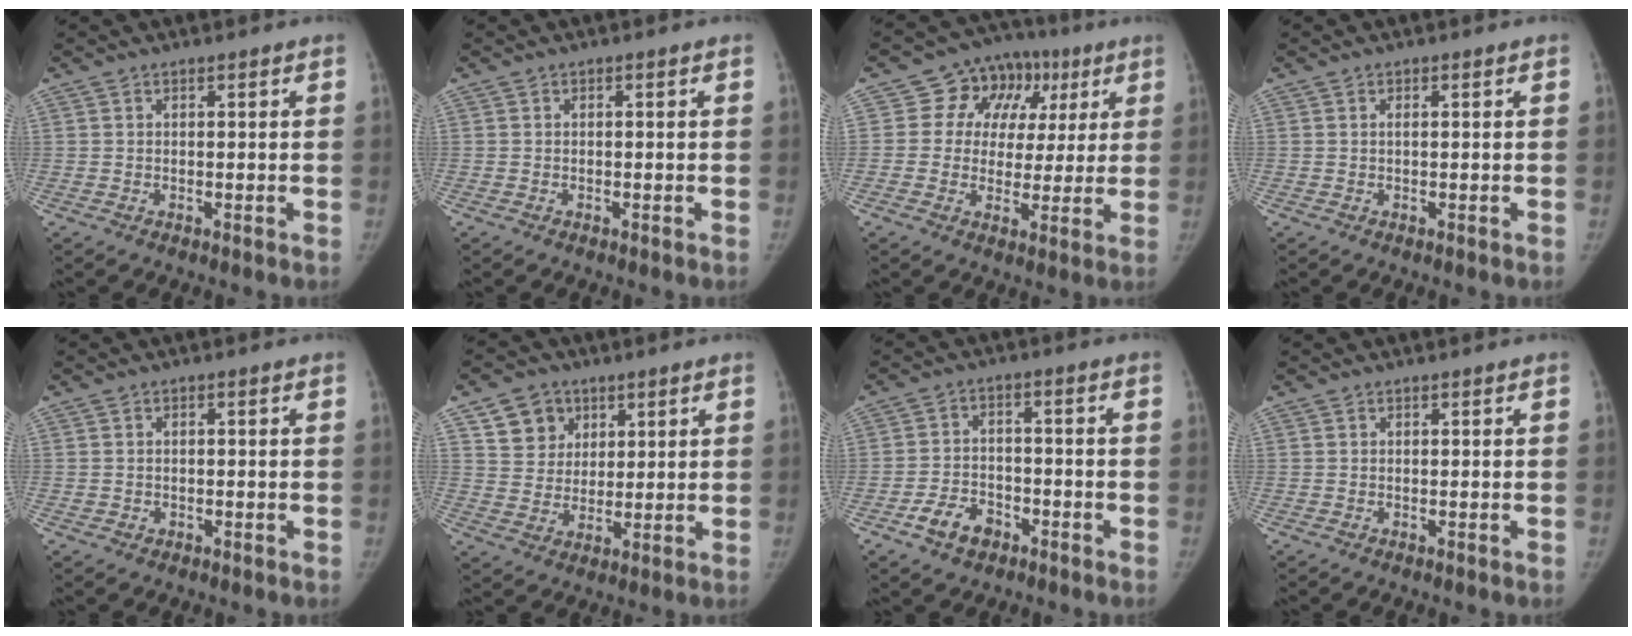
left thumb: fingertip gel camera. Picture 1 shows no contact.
{"total": 0.0}
{"total": 13.0, "force": [3.9, 10.9, 5.9], "torque": [-0.023, 0.016, 0.053]}
{"total": 0.0}
{"total": 1.2, "force": [-0.3, 1.2, 0.2], "torque": [0.001, 0.004, -0.005]}
{"total": 8.2, "force": [4.0, 6.9, 1.7], "torque": [0.007, -0.018, 0.072]}
{"total": 6.8, "force": [-3.9, 4.5, 3.2], "torque": [-0.046, 0.025, -0.067]}
{"total": 0.0}